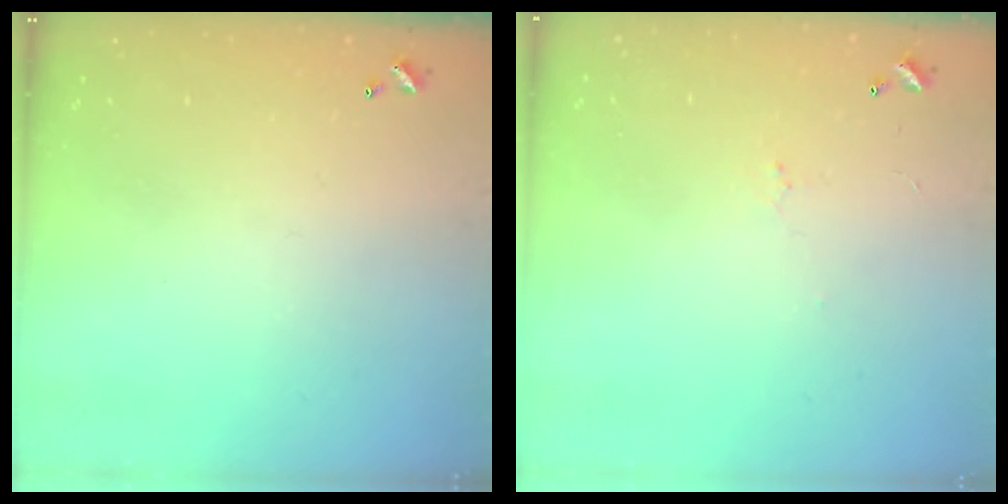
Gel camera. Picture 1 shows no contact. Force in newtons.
{"total": 1.9, "press": 1.8, "slide": 0.6}